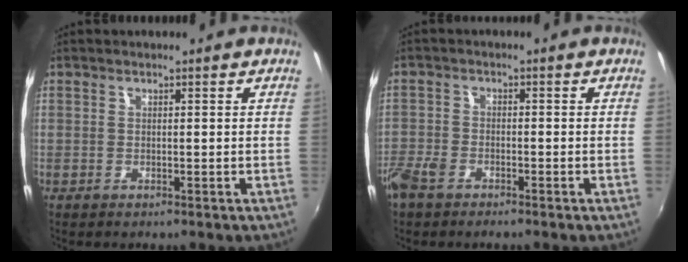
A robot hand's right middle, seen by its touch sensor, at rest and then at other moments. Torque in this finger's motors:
{"motor_torque": [0.95, -0.80, 0.14, 0.10]}